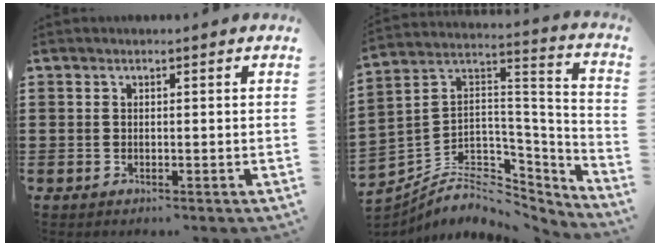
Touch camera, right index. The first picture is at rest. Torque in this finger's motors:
{"motor_torque": [-0.08, 0.19, -1.05, -0.21]}